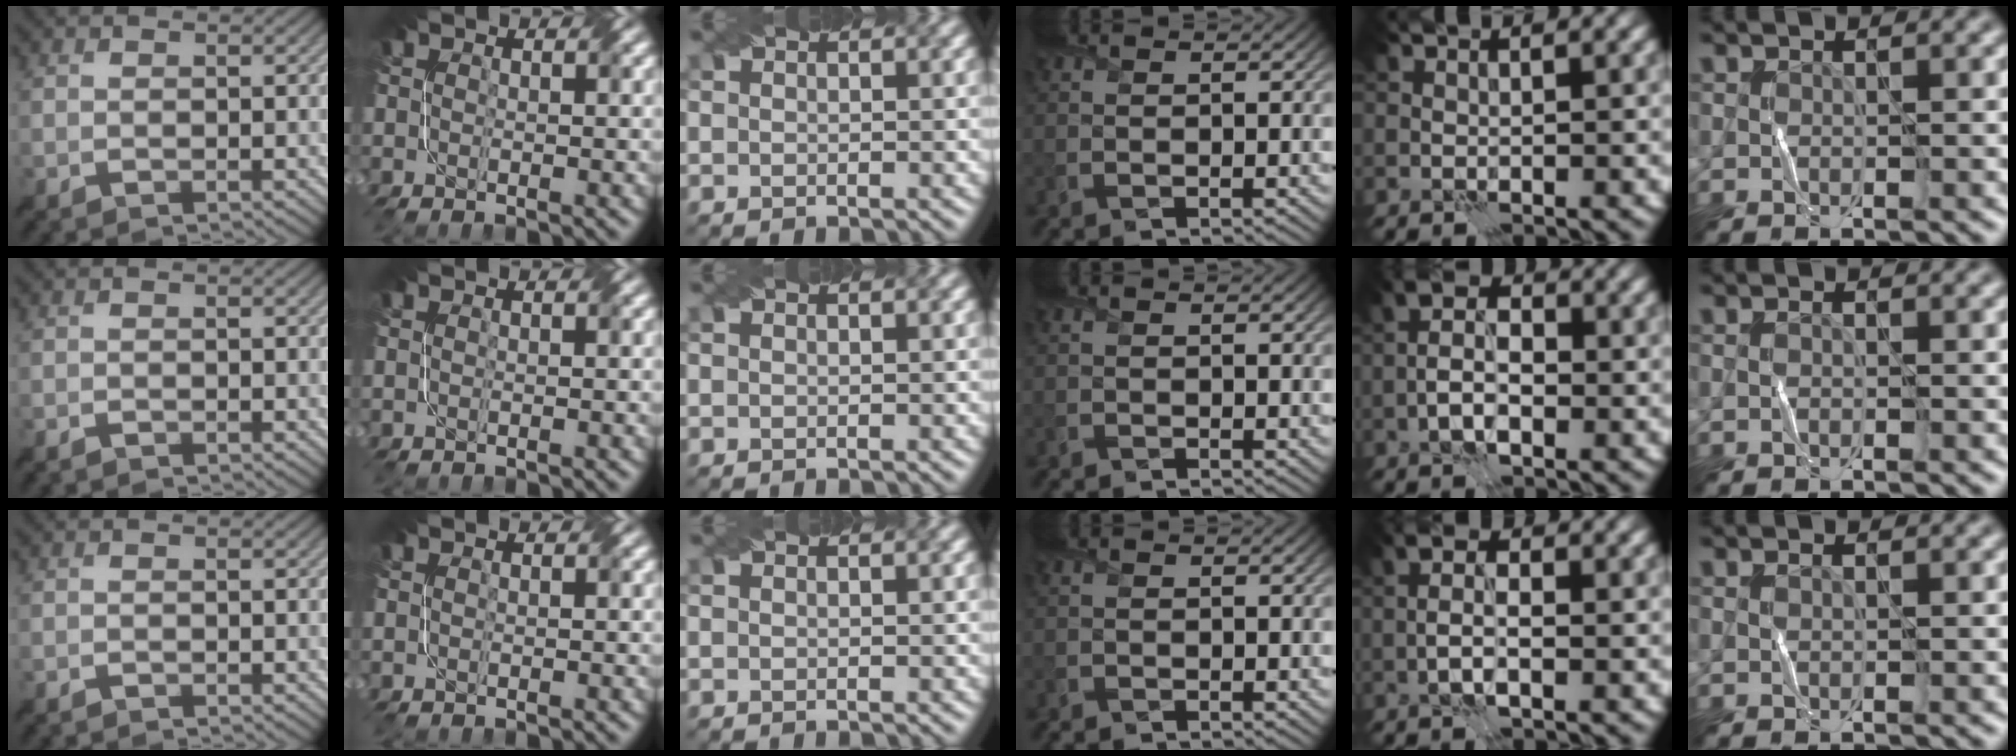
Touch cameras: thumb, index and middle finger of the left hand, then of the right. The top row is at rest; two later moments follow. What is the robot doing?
{"motion": "fold", "object": "bubble wrap"}